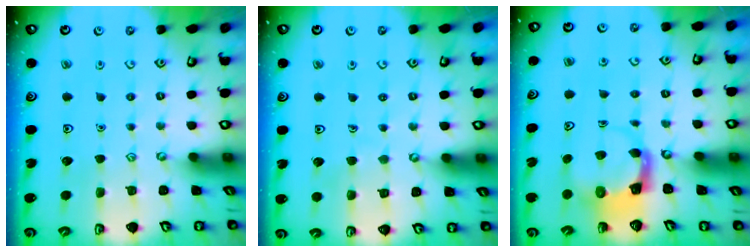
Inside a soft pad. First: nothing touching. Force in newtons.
{"total": 4.3, "press": 4.3, "slide": 0.4}
{"total": 4.0, "press": 3.9, "slide": 0.7}